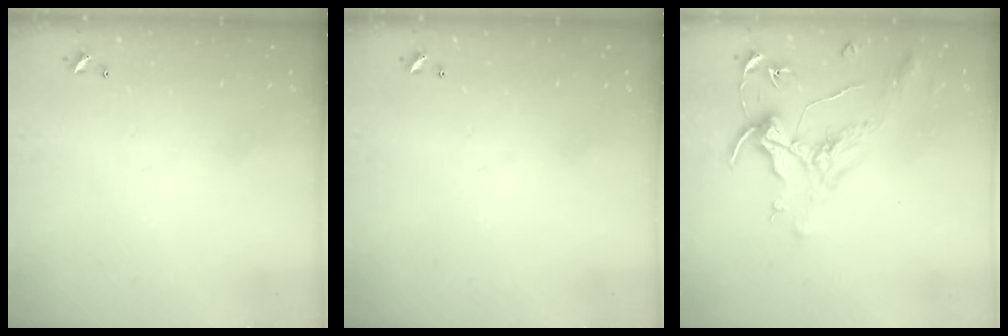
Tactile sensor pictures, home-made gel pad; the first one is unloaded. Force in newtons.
{"total": 0.0}
{"total": 1.5, "press": 1.3, "slide": 0.7}